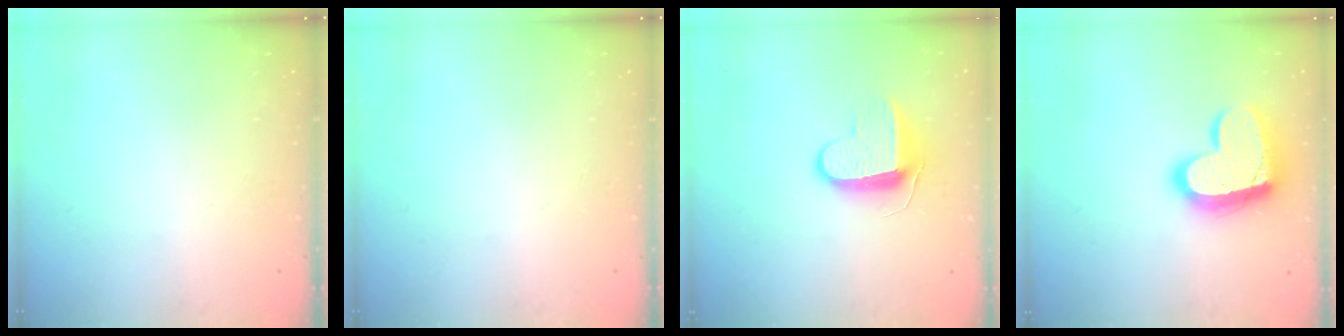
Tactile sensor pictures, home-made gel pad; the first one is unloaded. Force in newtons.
{"total": 0.0}
{"total": 9.2, "press": 9.2, "slide": 0.9}
{"total": 17.2, "press": 17.2, "slide": 1.3}